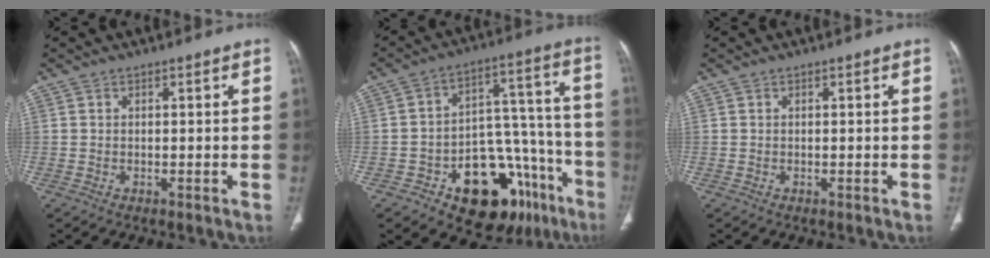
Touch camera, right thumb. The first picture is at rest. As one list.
[{"total": 22.4, "force": [-11.7, 12.5, 14.4], "torque": [-0.128, 0.104, -0.159]}, {"total": 0.0}]